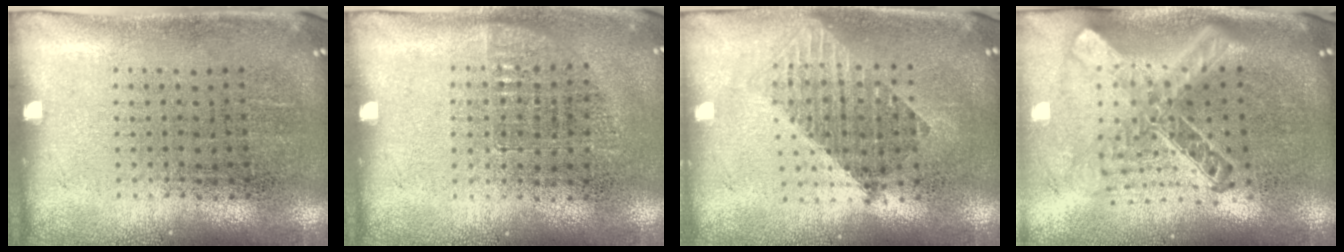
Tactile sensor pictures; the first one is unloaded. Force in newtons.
{"total": 0.7, "press": 0.6, "slide": 0.3}
{"total": 1.6, "press": 1.4, "slide": 0.9}
{"total": 2.6, "press": 1.9, "slide": 1.8}